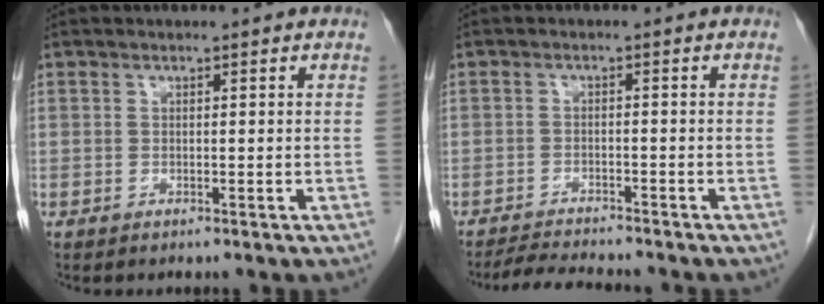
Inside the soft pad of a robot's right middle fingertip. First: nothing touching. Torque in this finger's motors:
{"motor_torque": [0.03, -0.03, 0.00, 0.02]}